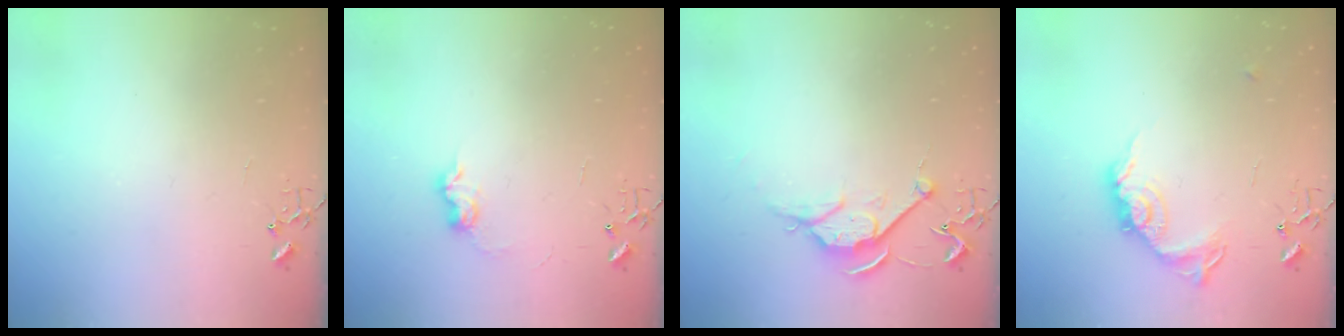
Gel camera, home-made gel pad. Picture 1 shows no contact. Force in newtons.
{"total": 7.4, "press": 7.4, "slide": 0.4}
{"total": 7.9, "press": 7.8, "slide": 0.9}
{"total": 14.2, "press": 14.2, "slide": 0.6}